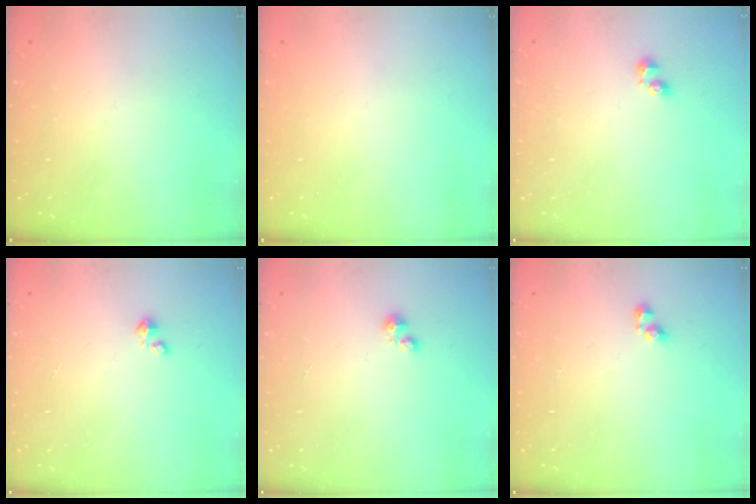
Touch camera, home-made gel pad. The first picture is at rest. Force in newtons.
{"total": 0.0}
{"total": 1.9, "press": 1.8, "slide": 0.5}
{"total": 1.4, "press": 1.4, "slide": 0.2}
{"total": 0.9, "press": 0.9, "slide": 0.1}
{"total": 3.8, "press": 3.8, "slide": 0.6}